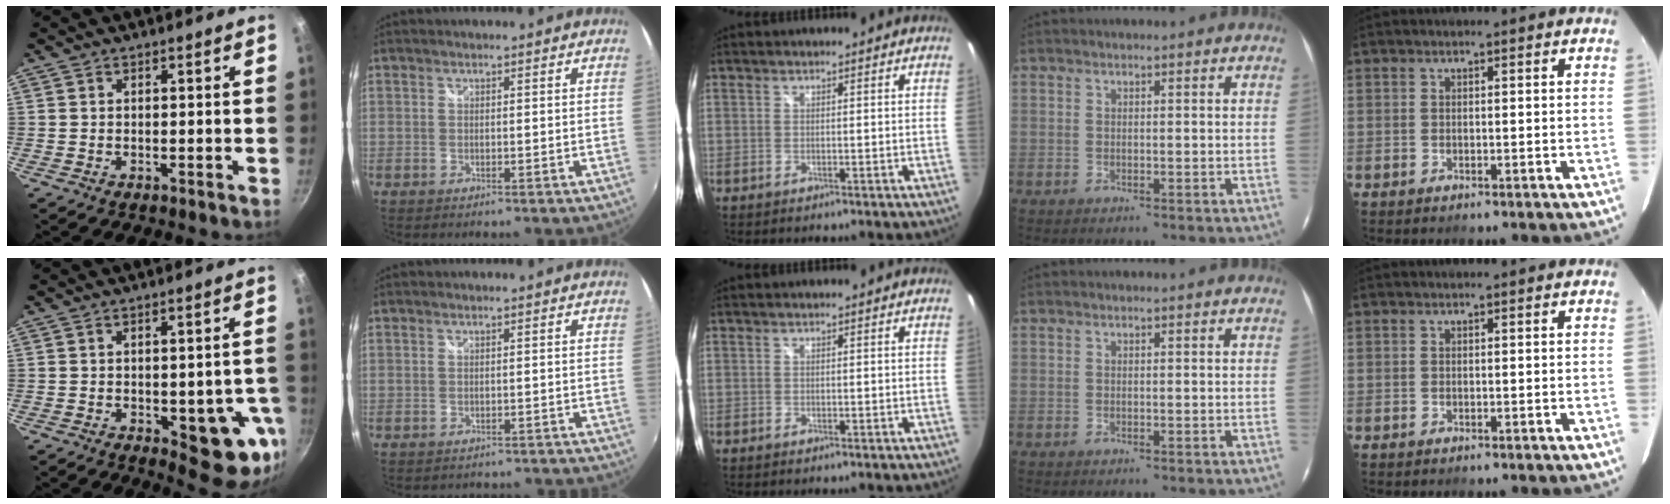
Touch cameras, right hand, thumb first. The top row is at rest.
{"thumb": {"total": 12.2, "force": [-3.5, 5.2, 10.5], "torque": [-0.077, 0.005, -0.039]}, "index": {"total": 6.4, "force": [-5.8, 1.9, 1.8], "torque": [-0.032, -0.015, -0.066]}}